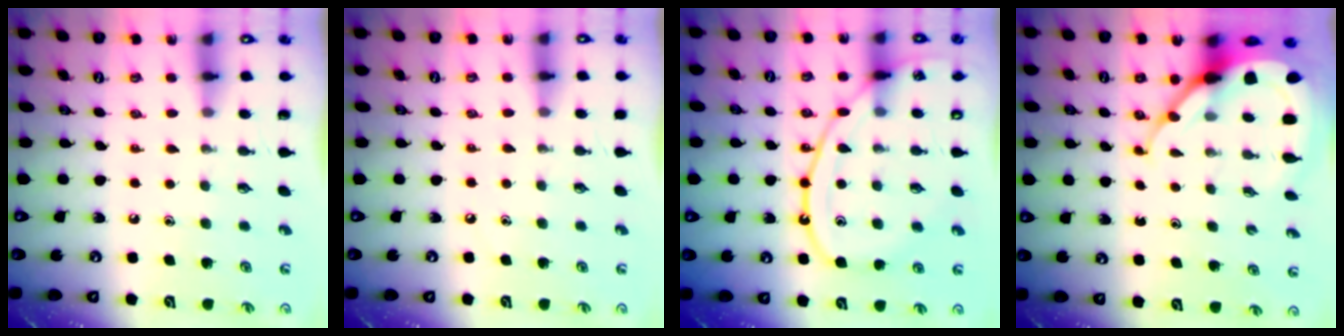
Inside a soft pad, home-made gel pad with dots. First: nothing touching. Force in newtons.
{"total": 1.5, "press": 1.5, "slide": 0.2}
{"total": 14.9, "press": 14.9, "slide": 1.4}
{"total": 9.4, "press": 9.3, "slide": 0.9}